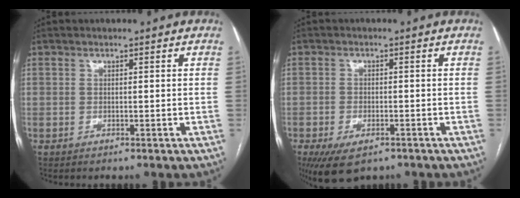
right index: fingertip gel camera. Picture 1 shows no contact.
{"total": 6.7, "force": [-4.3, 3.2, 4.1], "torque": [-0.069, -0.008, -0.066]}